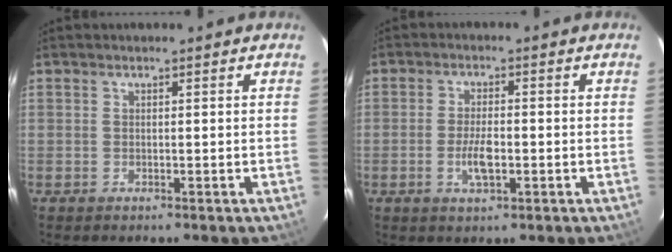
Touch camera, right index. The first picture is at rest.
{"total": 5.0, "force": [-1.4, 1.9, 4.4], "torque": [-0.089, -0.003, -0.024]}